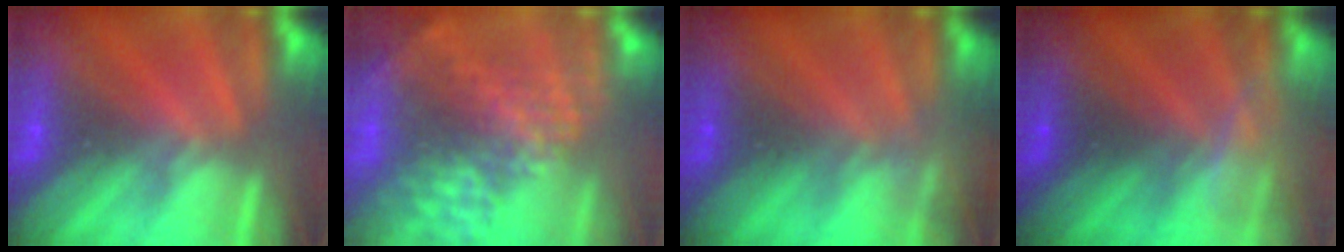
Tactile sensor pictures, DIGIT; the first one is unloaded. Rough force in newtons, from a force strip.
{"total": 5.8}
{"total": 2.3}
{"total": 2.4}